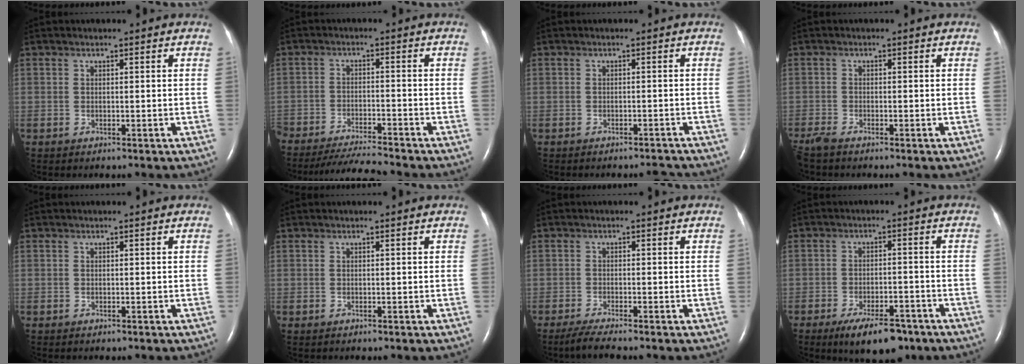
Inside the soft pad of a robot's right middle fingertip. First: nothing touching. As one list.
[{"total": 8.1, "force": [-7.7, -0.4, 2.4], "torque": [-0.035, -0.017, -0.134]}, {"total": 2.5, "force": [-2.5, 0.0, 0.4], "torque": [-0.005, -0.003, -0.028]}, {"total": 2.5, "force": [-2.2, 0.1, 1.1], "torque": [-0.029, -0.009, -0.045]}, {"total": 0.0}, {"total": 0.0}, {"total": 3.4, "force": [-2.8, -0.3, 1.9], "torque": [-0.045, -0.010, -0.054]}, {"total": 9.0, "force": [-6.4, 3.3, 5.4], "torque": [-0.087, -0.007, -0.098]}]